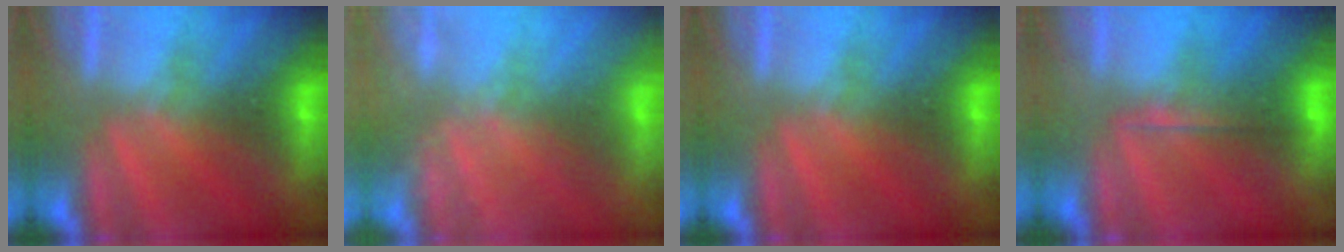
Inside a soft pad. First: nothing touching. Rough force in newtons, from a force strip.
{"total": 2.4}
{"total": 0.0}
{"total": 2.1}